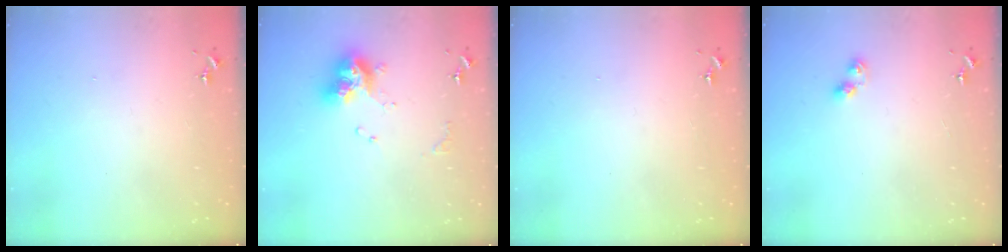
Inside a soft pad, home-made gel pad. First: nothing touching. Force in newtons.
{"total": 13.4, "press": 13.3, "slide": 1.4}
{"total": 0.0}
{"total": 5.9, "press": 5.9, "slide": 0.2}